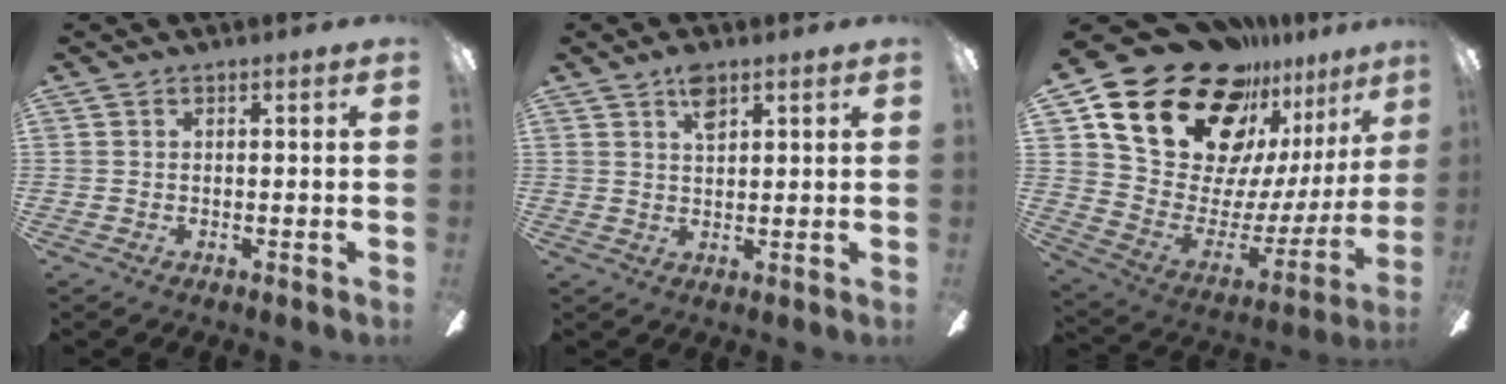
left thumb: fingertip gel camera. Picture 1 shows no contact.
{"total": 4.6, "force": [2.8, 2.3, 2.9], "torque": [-0.040, -0.005, 0.046]}
{"total": 27.2, "force": [18.5, 15.1, 13.0], "torque": [-0.234, -0.124, 0.354]}